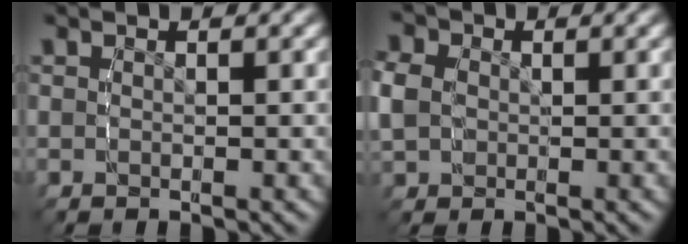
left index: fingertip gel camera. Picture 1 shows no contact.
{"total": 3.7, "force": [0.4, 3.3, 1.7], "torque": [-0.053, -0.008, 0.012]}